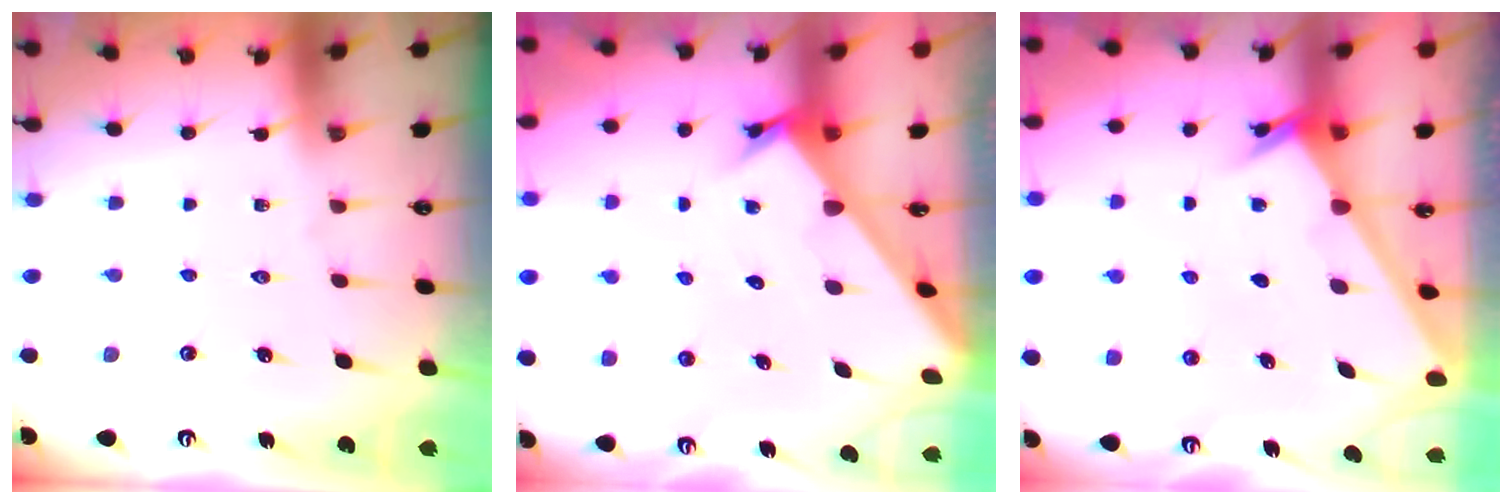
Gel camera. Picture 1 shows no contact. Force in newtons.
{"total": 2.2, "press": 2.2, "slide": 0.2}
{"total": 2.3, "press": 2.3, "slide": 0.2}